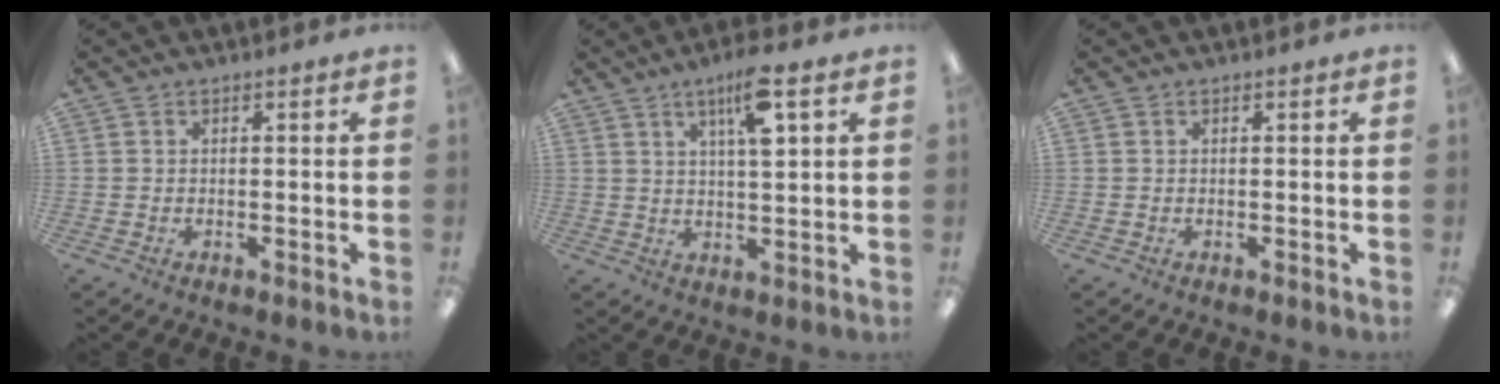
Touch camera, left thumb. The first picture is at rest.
{"total": 8.4, "force": [4.4, 1.9, 6.9], "torque": [-0.114, -0.009, 0.068]}
{"total": 0.0}